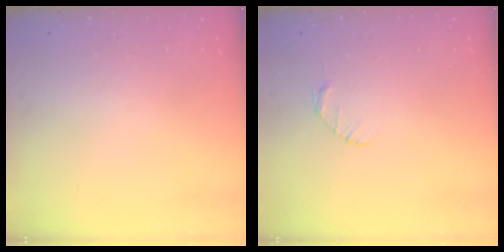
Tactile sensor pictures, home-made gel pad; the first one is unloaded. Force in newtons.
{"total": 2.6, "press": 2.6, "slide": 0.3}